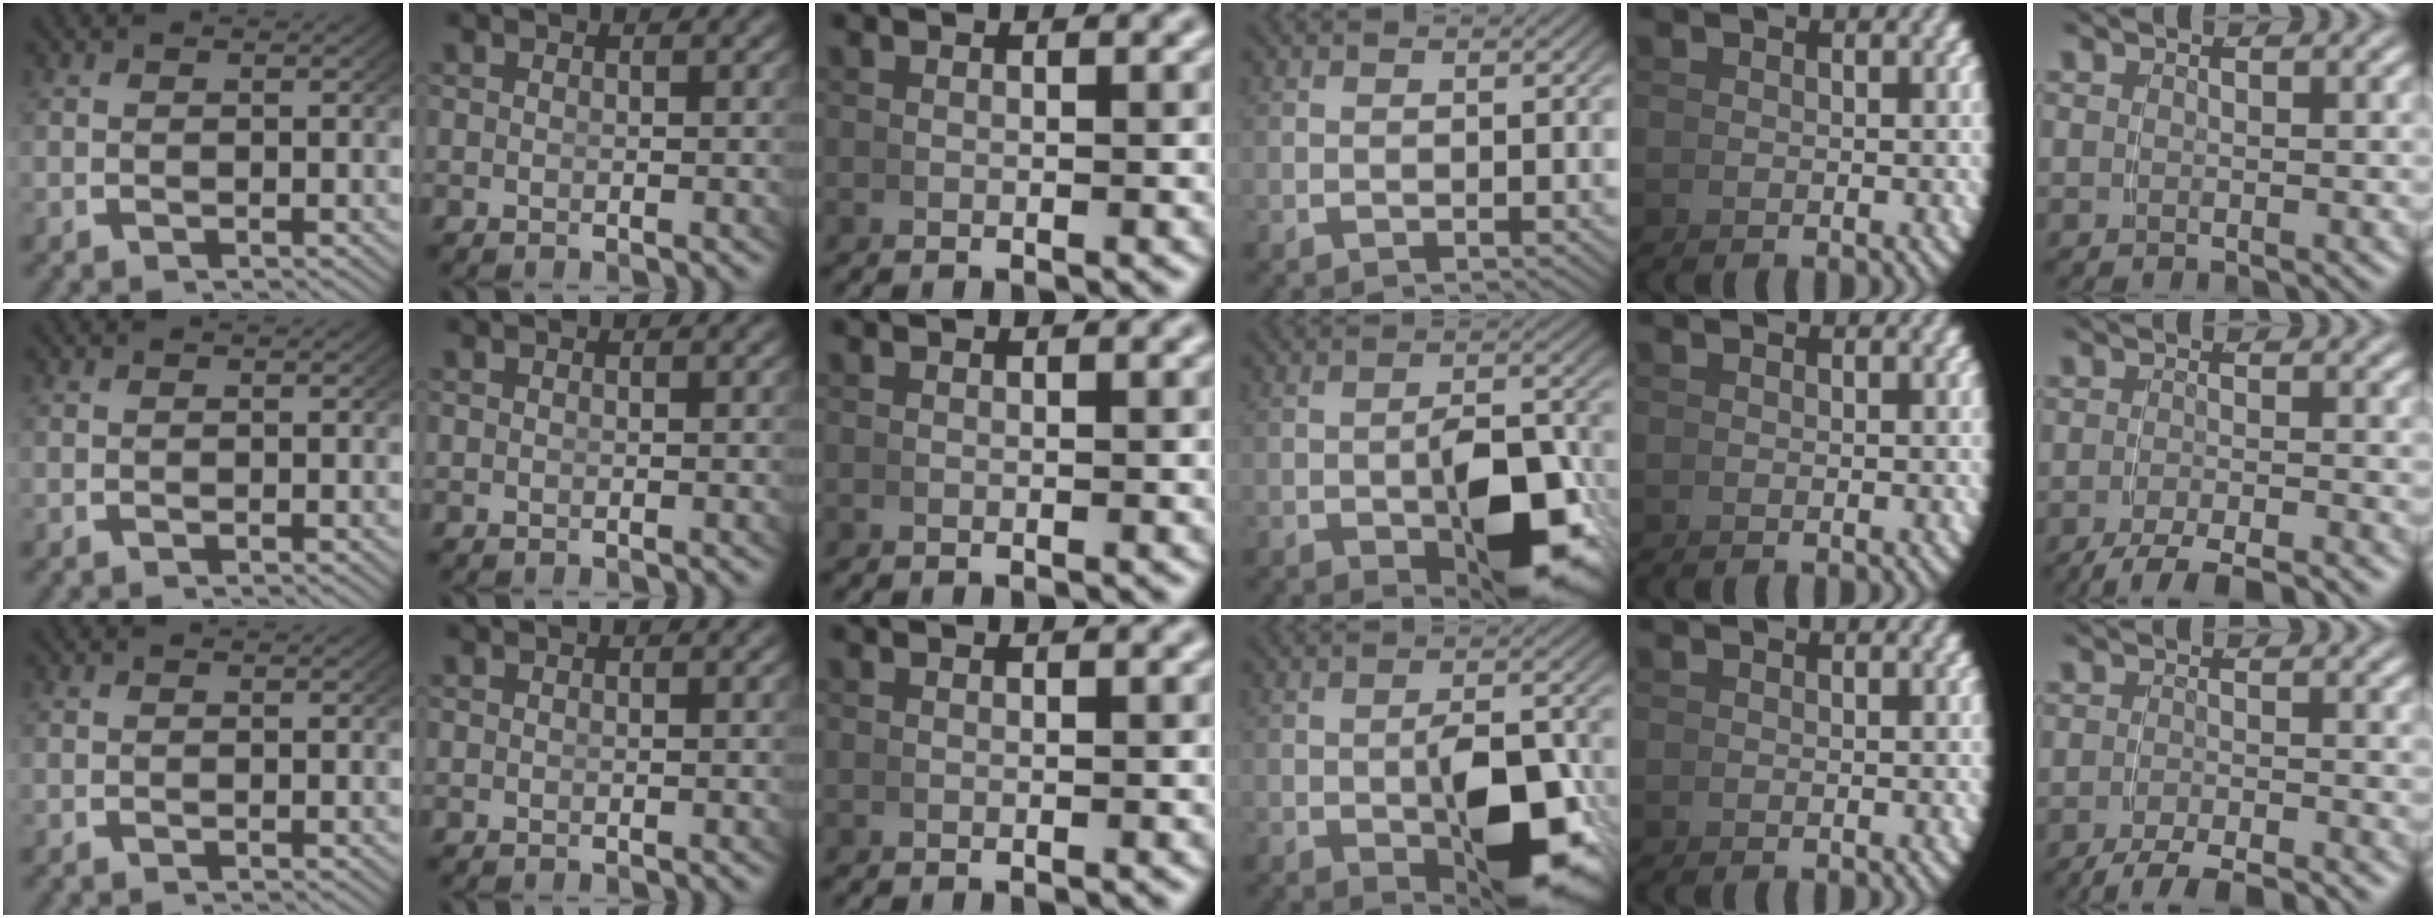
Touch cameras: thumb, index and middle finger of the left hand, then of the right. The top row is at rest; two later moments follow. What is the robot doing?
{"motion": "grasp_and_lifting", "object": "calculator"}